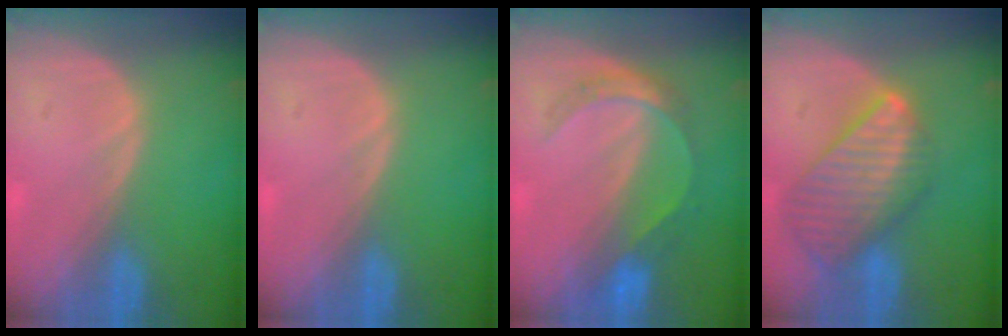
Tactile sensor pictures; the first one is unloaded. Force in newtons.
{"total": 0.0}
{"total": 5.5, "press": 5.0, "slide": 2.2}
{"total": 9.5, "press": 8.3, "slide": 4.6}